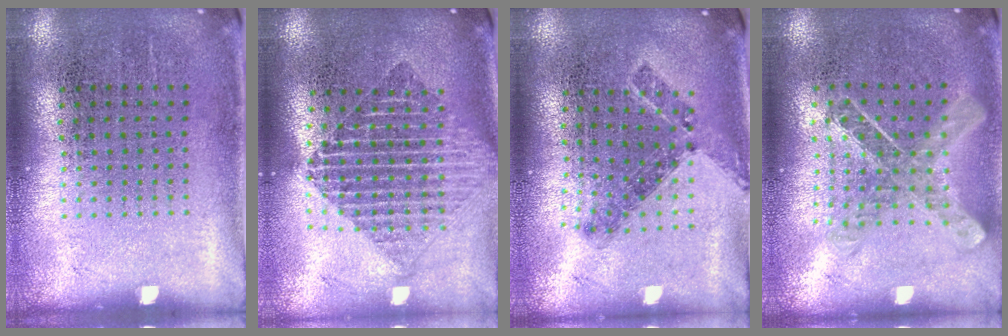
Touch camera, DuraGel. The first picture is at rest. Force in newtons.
{"total": 1.8, "press": 1.5, "slide": 1.0}
{"total": 0.8, "press": 0.7, "slide": 0.4}
{"total": 1.0, "press": 1.0, "slide": 0.2}